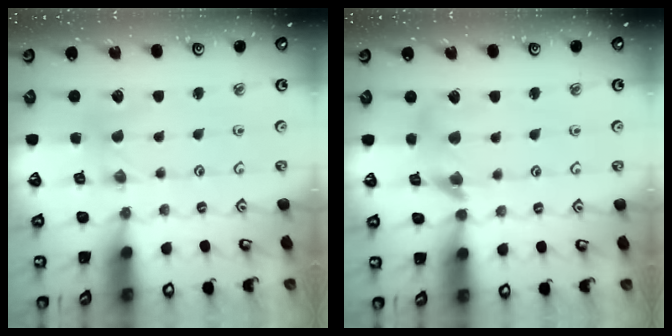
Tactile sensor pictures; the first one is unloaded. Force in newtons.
{"total": 10.2, "press": 10.1, "slide": 1.3}